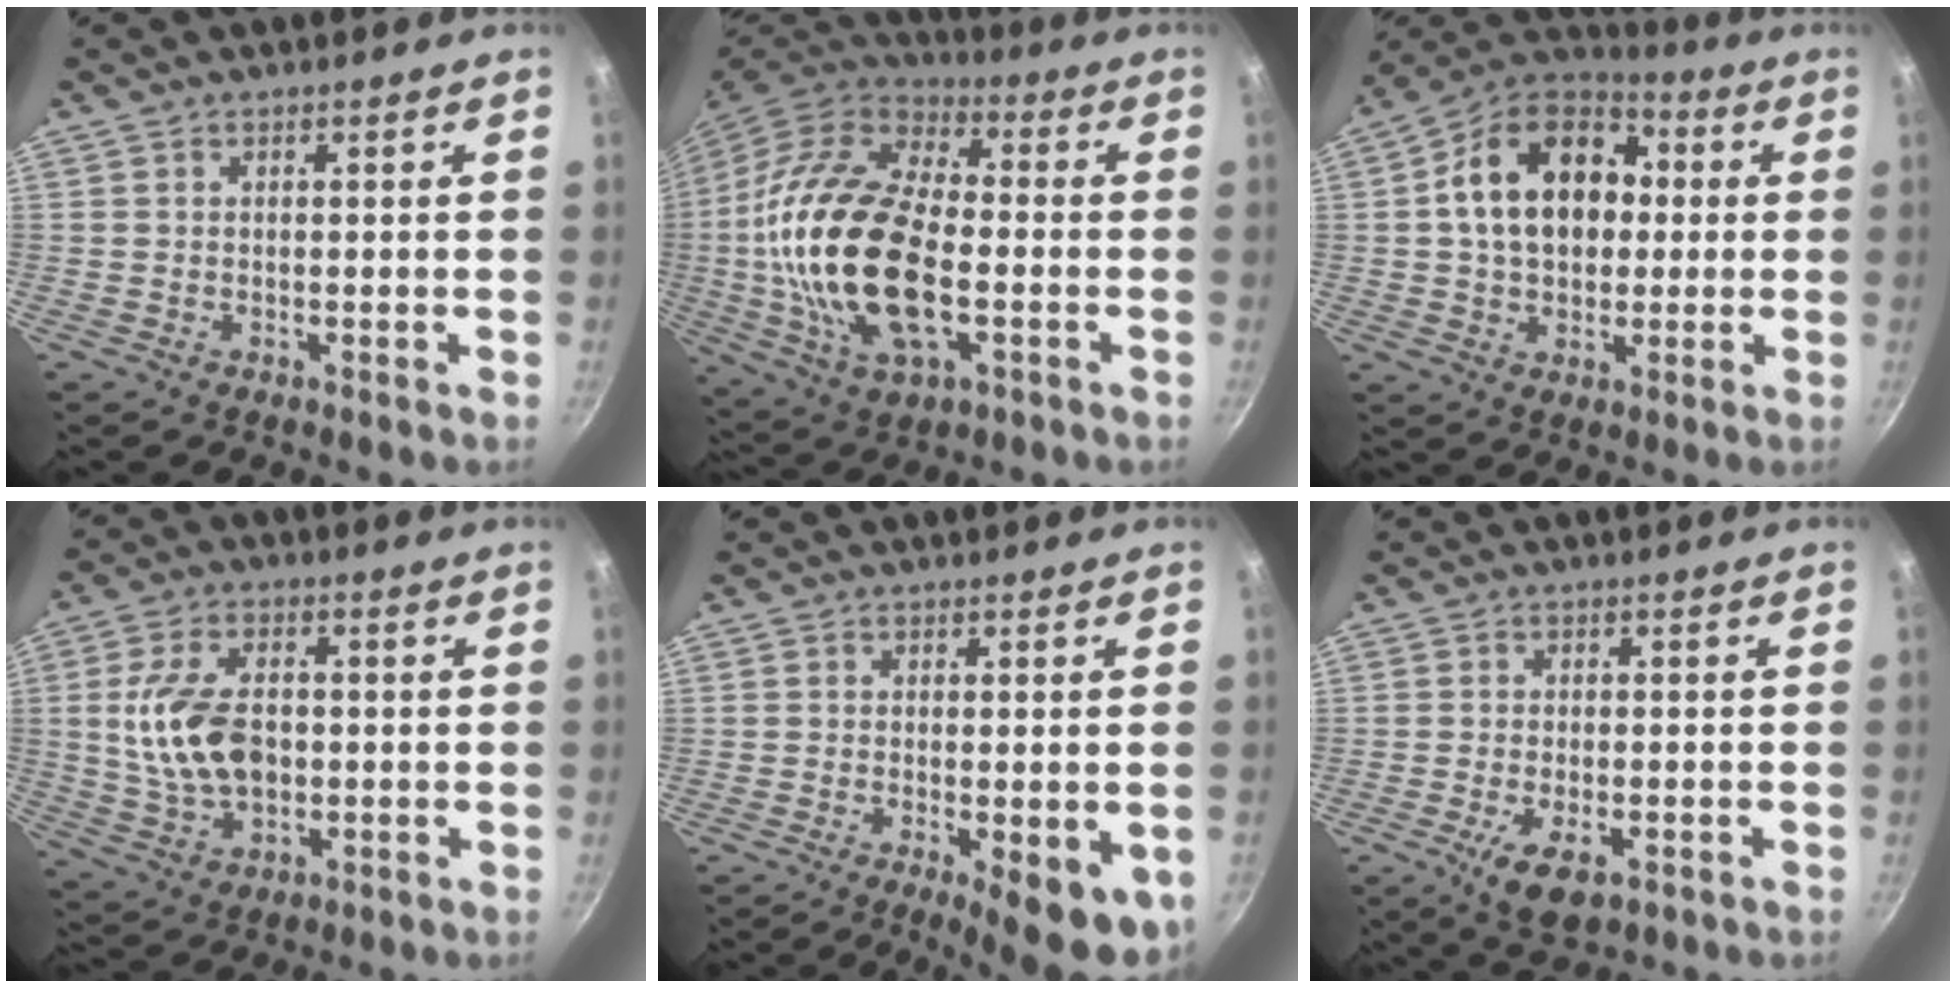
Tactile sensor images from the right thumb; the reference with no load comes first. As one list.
[{"total": 25.4, "force": [-2.8, 13.5, 21.4], "torque": [-0.418, 0.020, -0.055]}, {"total": 18.5, "force": [2.2, 13.2, 12.8], "torque": [-0.185, 0.031, 0.021]}, {"total": 12.7, "force": [0.2, 8.0, 9.9], "torque": [-0.173, 0.007, 0.004]}, {"total": 11.0, "force": [-3.5, 3.5, 9.9], "torque": [-0.112, -0.002, -0.040]}, {"total": 7.0, "force": [-2.9, 3.4, 5.4], "torque": [-0.090, -0.001, -0.043]}]